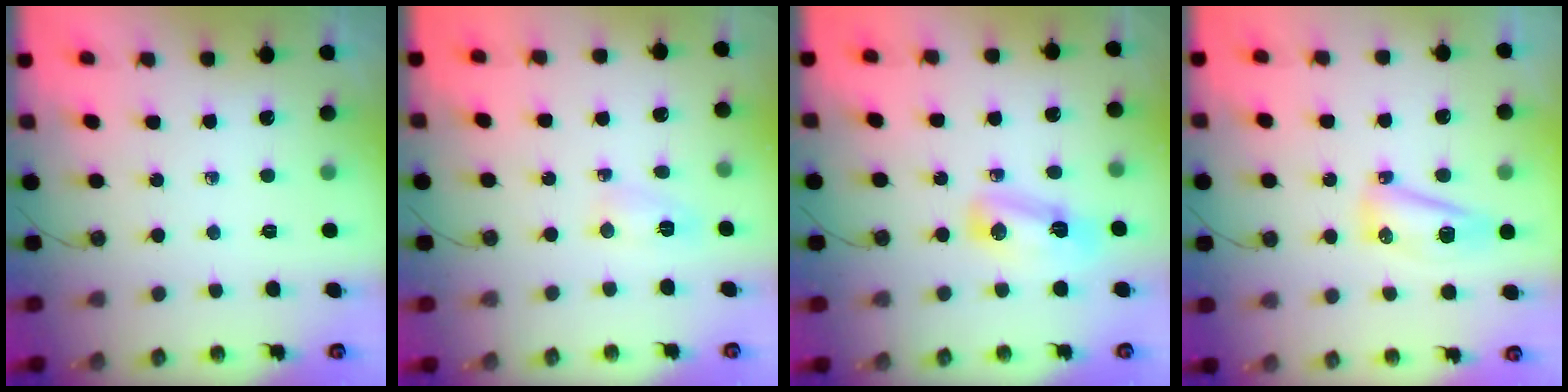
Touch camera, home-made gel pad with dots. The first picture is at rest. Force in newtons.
{"total": 2.5, "press": 2.1, "slide": 1.4}
{"total": 6.9, "press": 6.9, "slide": 0.8}
{"total": 8.4, "press": 5.3, "slide": 6.5}